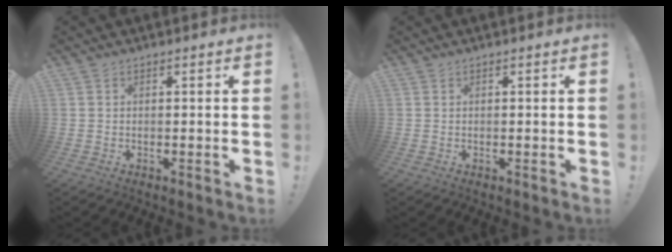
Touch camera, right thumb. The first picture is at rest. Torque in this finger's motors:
{"motor_torque": [-0.13, 0.00, -0.16, 0.09, 0.00]}